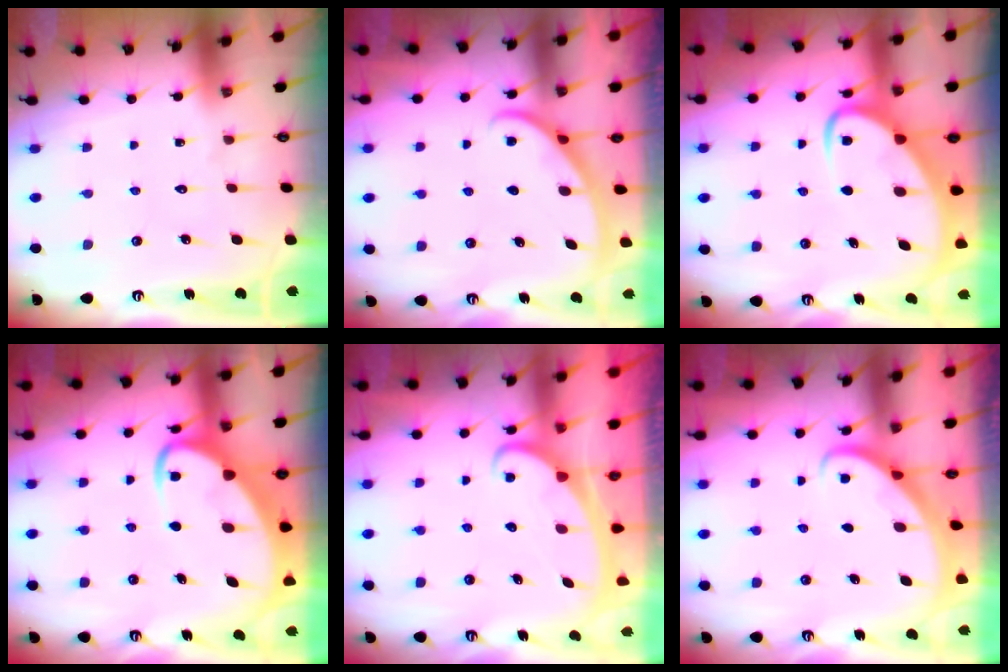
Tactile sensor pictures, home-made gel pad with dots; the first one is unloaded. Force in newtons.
{"total": 3.8, "press": 3.8, "slide": 0.4}
{"total": 6.3, "press": 6.2, "slide": 0.8}
{"total": 6.9, "press": 6.8, "slide": 0.6}
{"total": 2.4, "press": 2.4, "slide": 0.3}
{"total": 2.8, "press": 2.8, "slide": 0.2}